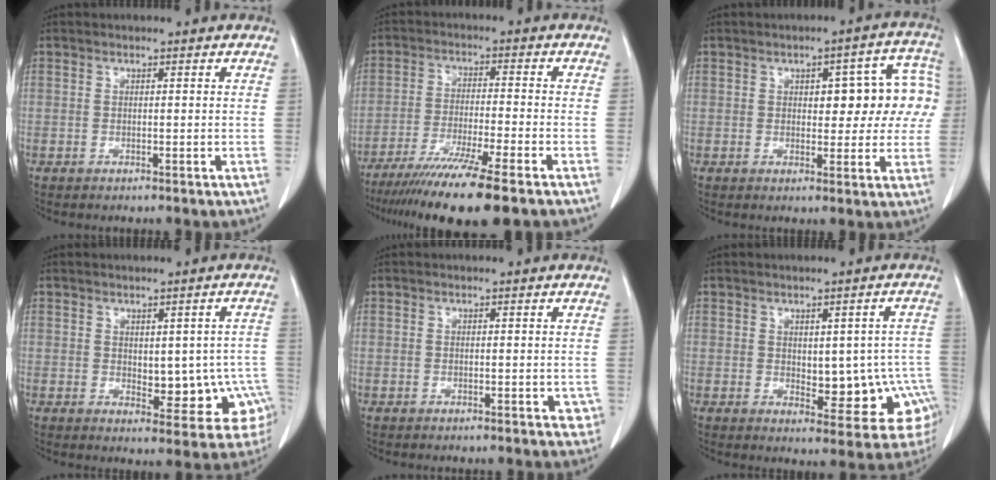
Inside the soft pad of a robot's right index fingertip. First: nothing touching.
{"total": 13.6, "force": [-10.3, -0.9, 8.9], "torque": [-0.154, -0.043, -0.169]}
{"total": 9.9, "force": [1.6, 4.4, 8.7], "torque": [-0.084, 0.037, 0.019]}
{"total": 9.8, "force": [-1.4, 5.0, 8.3], "torque": [-0.081, 0.009, -0.006]}
{"total": 2.0, "force": [-0.2, 1.3, 1.6], "torque": [-0.003, 0.001, -0.002]}
{"total": 11.5, "force": [-1.5, 5.5, 9.9], "torque": [-0.098, 0.015, -0.004]}